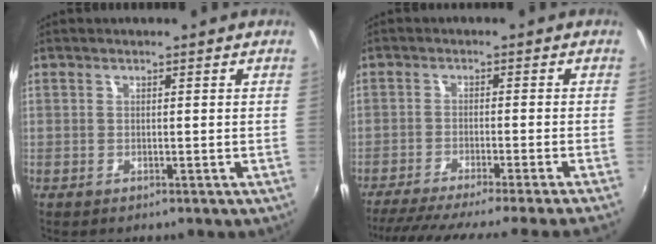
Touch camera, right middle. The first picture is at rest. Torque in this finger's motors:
{"motor_torque": [1.08, -1.06, 0.12, 0.07]}